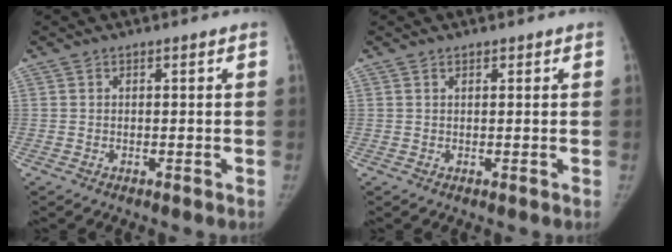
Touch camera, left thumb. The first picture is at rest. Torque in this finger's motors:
{"motor_torque": [0.09, 0.22, -0.49, 0.31, -0.02]}